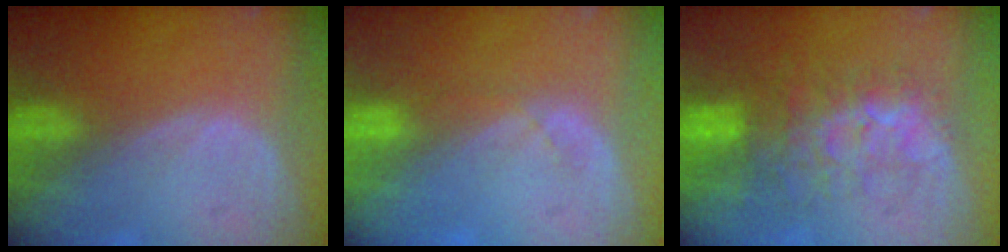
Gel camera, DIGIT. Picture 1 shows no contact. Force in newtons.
{"total": 2.1, "press": 1.9, "slide": 0.9}
{"total": 8.9, "press": 8.3, "slide": 3.3}